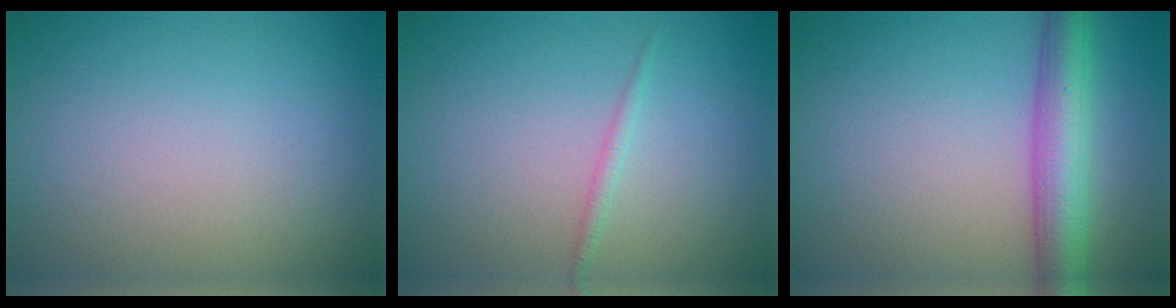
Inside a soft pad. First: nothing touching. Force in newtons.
{"total": 0.9, "press": 0.9, "slide": 0.1}
{"total": 5.9, "press": 5.9, "slide": 0.2}